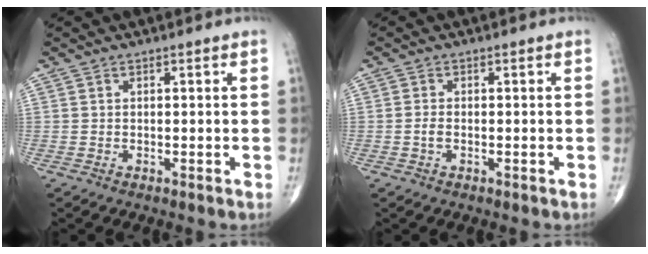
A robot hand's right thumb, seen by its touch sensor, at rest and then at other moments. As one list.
[{"total": 1.2, "force": [-0.3, 0.6, 1.0], "torque": [-0.022, -0.001, -0.007]}]